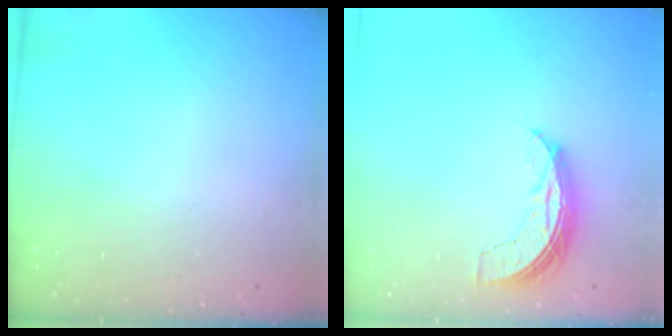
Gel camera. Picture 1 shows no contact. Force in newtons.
{"total": 6.8, "press": 6.8, "slide": 0.6}